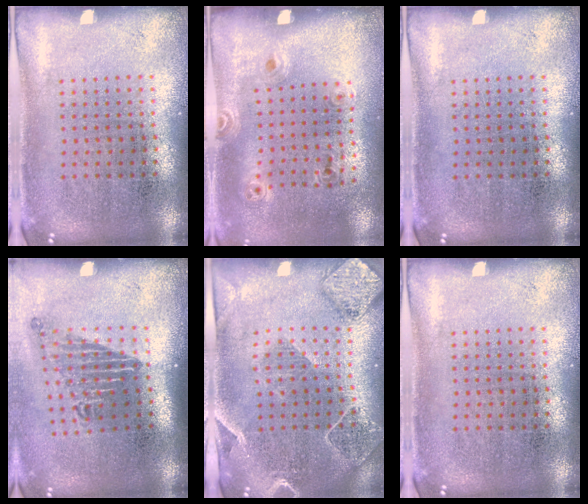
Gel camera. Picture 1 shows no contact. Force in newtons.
{"total": 1.2, "press": 0.9, "slide": 0.8}
{"total": 0.0}
{"total": 1.7, "press": 1.2, "slide": 1.3}
{"total": 2.1, "press": 1.9, "slide": 0.7}
{"total": 0.0}